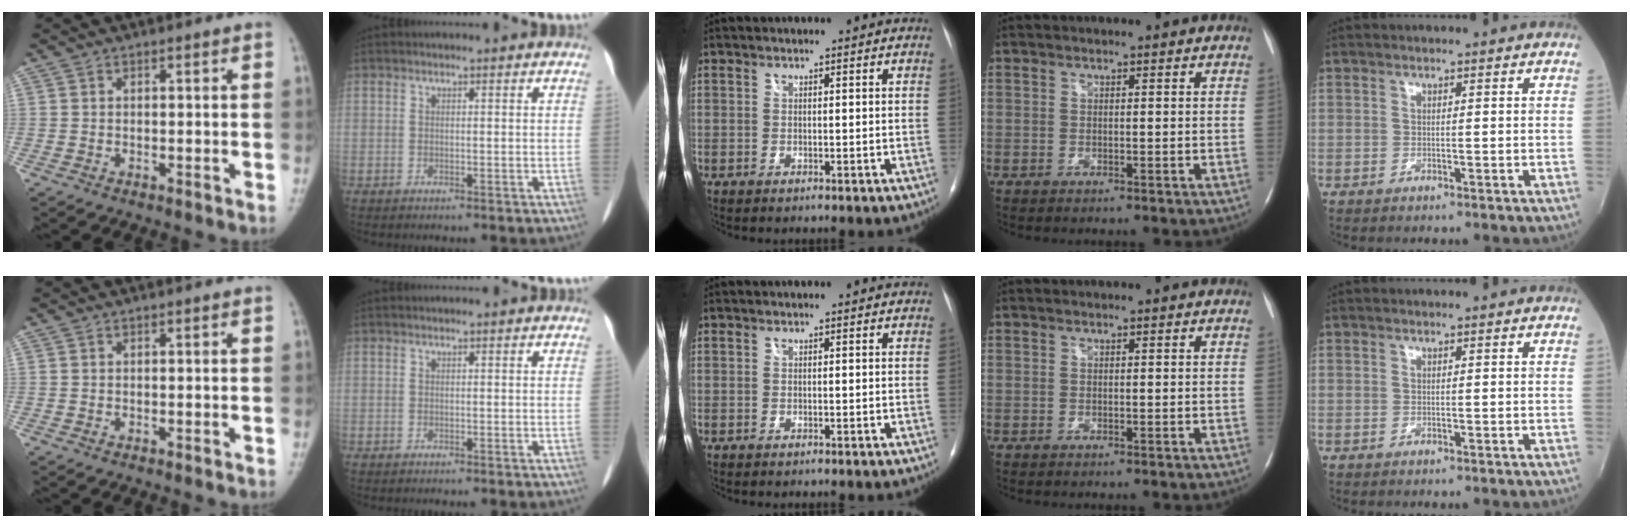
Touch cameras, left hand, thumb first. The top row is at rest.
{}